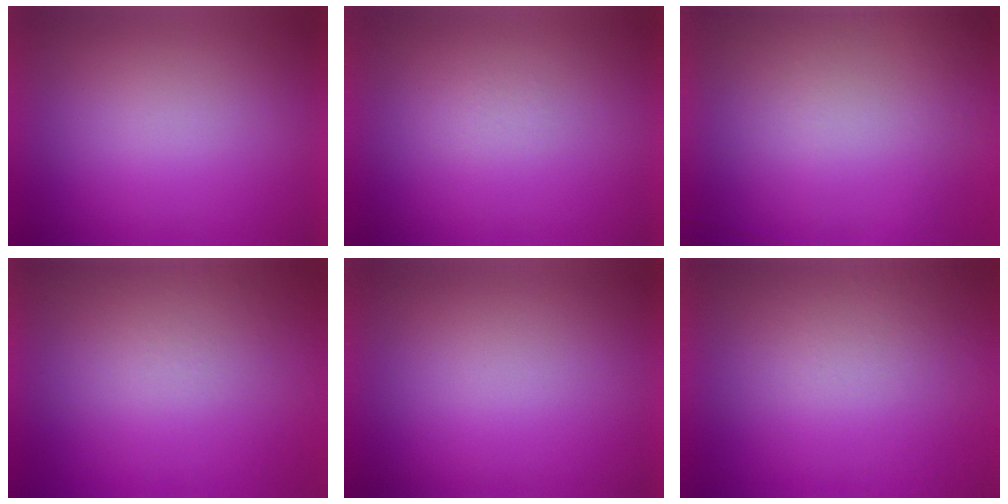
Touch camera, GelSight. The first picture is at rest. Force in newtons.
{"total": 1.4}
{"total": 5.5}
{"total": 8.7}
{"total": 0.0}
{"total": 4.7}